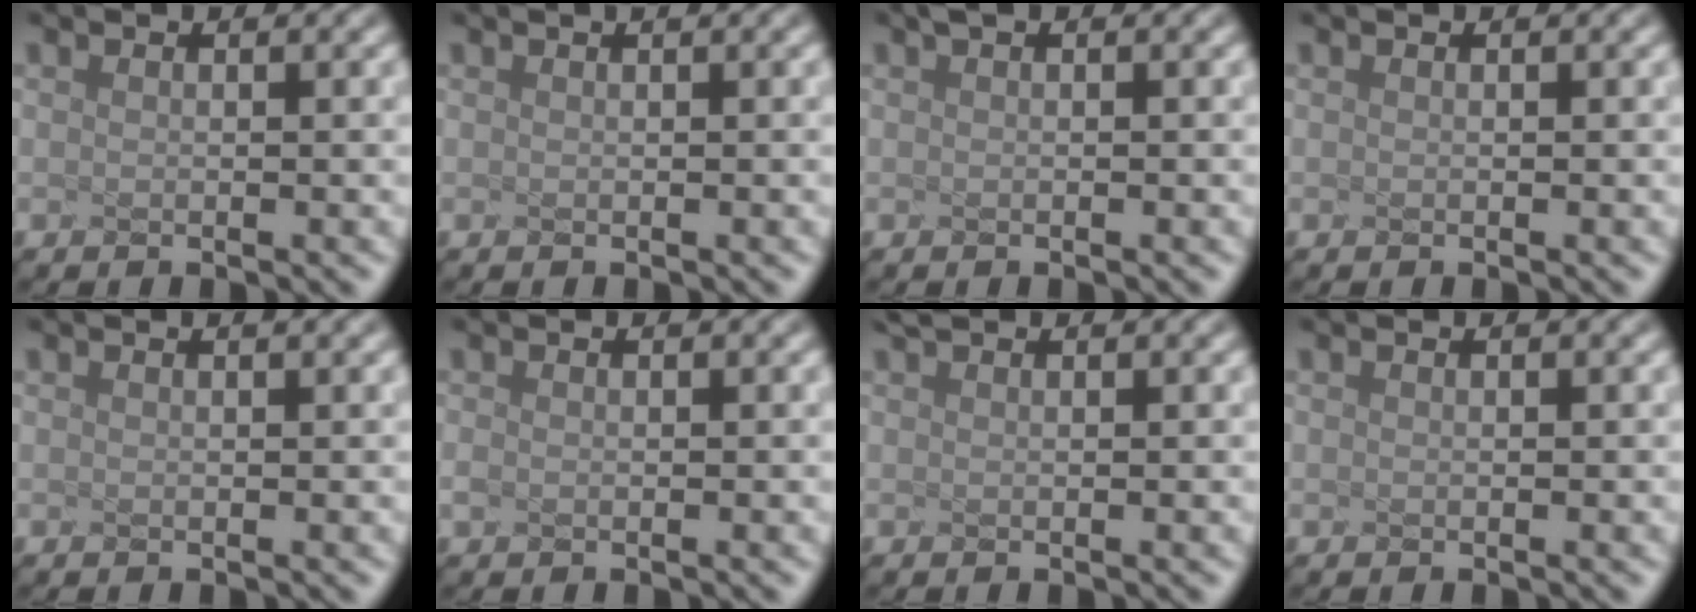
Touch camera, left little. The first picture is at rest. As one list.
[{"total": 1.0, "force": [0.6, 0.4, 0.6], "torque": [-0.009, 0.015, 0.007]}, {"total": 0.0}, {"total": 0.0}, {"total": 1.0, "force": [0.7, 0.4, 0.6], "torque": [-0.006, 0.015, 0.005]}, {"total": 0.8, "force": [-0.5, -0.4, -0.4], "torque": [-0.006, -0.008, 0.002]}, {"total": 0.6, "force": [0.3, -0.5, -0.2], "torque": [-0.006, -0.003, 0.014]}, {"total": 0.0}]